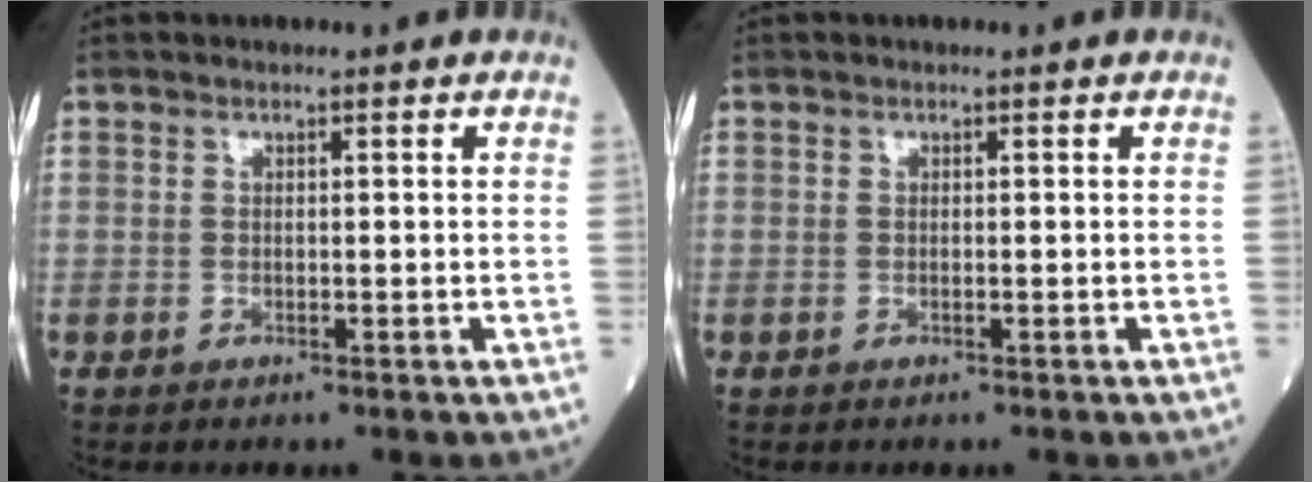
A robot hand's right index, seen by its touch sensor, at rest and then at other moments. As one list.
[{"total": 0.0}]